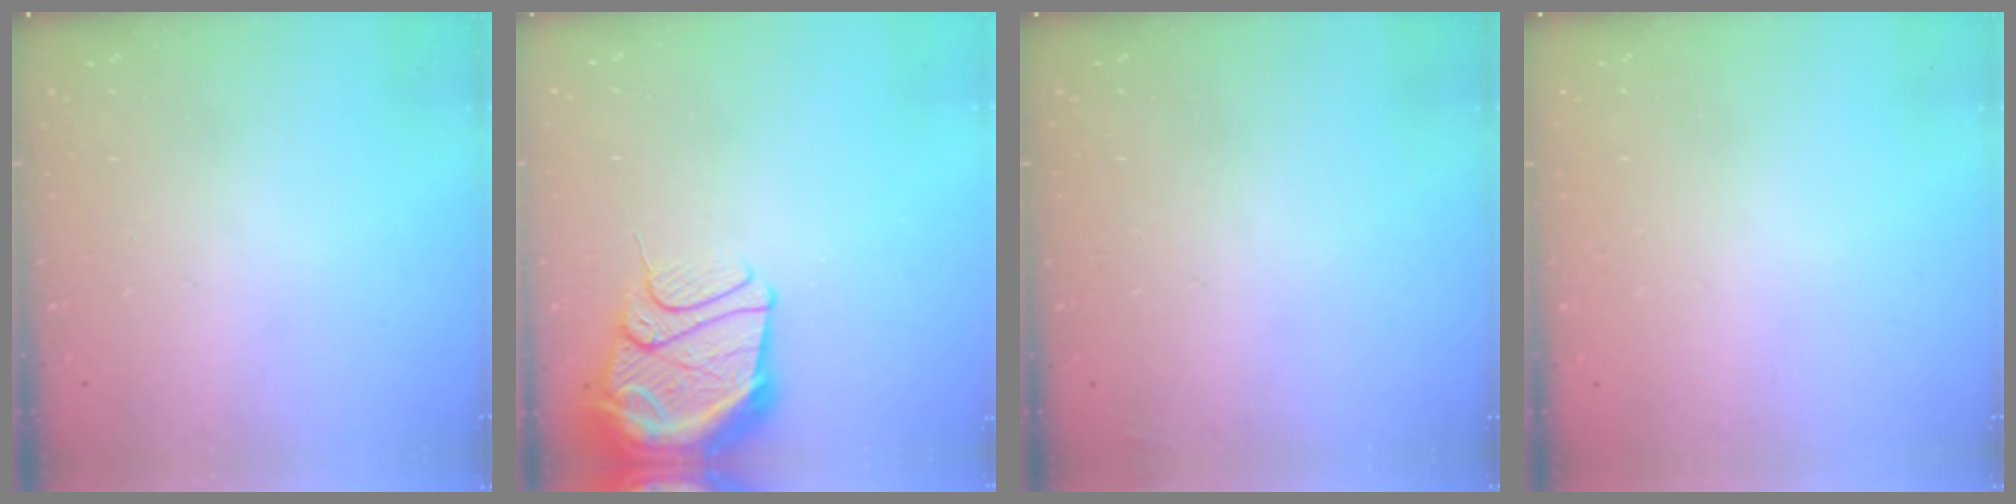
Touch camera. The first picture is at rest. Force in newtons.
{"total": 14.8, "press": 14.7, "slide": 1.7}
{"total": 2.3, "press": 2.2, "slide": 0.8}
{"total": 0.0}